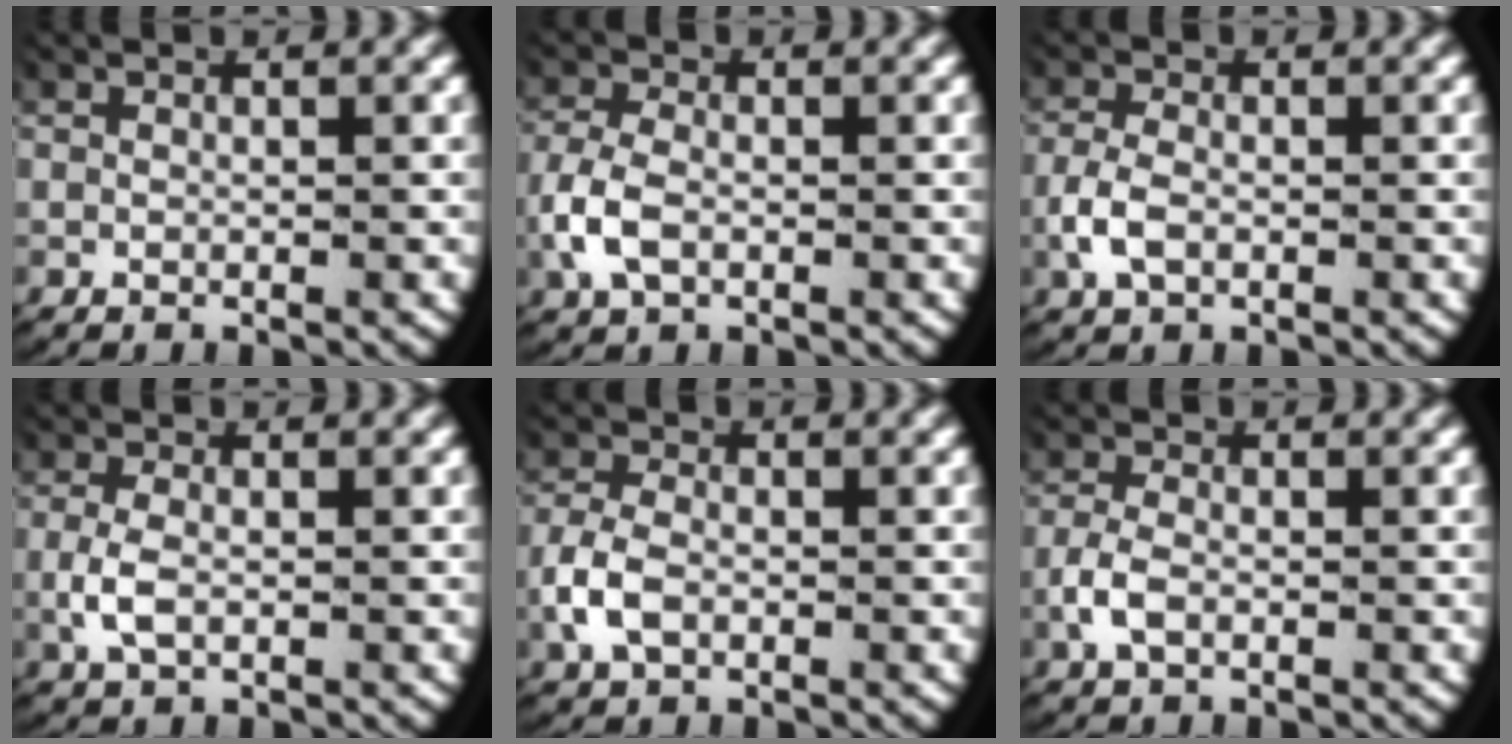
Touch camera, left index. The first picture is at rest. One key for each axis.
{"total": 3.3, "fx": -0.7, "fy": 2.3, "fz": 2.2, "tx": -0.070, "ty": -0.009, "tz": -0.007}
{"total": 2.5, "fx": -0.7, "fy": 1.6, "fz": 1.8, "tx": -0.055, "ty": -0.007, "tz": -0.008}
{"total": 2.3, "fx": -0.4, "fy": 1.3, "fz": 1.9, "tx": -0.057, "ty": -0.010, "tz": -0.001}
{"total": 3.0, "fx": -0.8, "fy": 2.2, "fz": 2.0, "tx": -0.059, "ty": -0.007, "tz": -0.009}
{"total": 2.2, "fx": -0.7, "fy": 1.3, "fz": 1.6, "tx": -0.048, "ty": -0.005, "tz": -0.010}